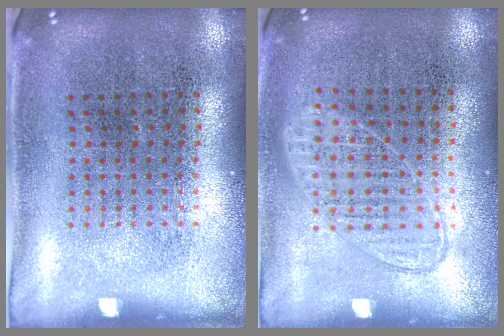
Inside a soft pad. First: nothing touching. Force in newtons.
{"total": 0.9, "press": 0.9, "slide": 0.3}